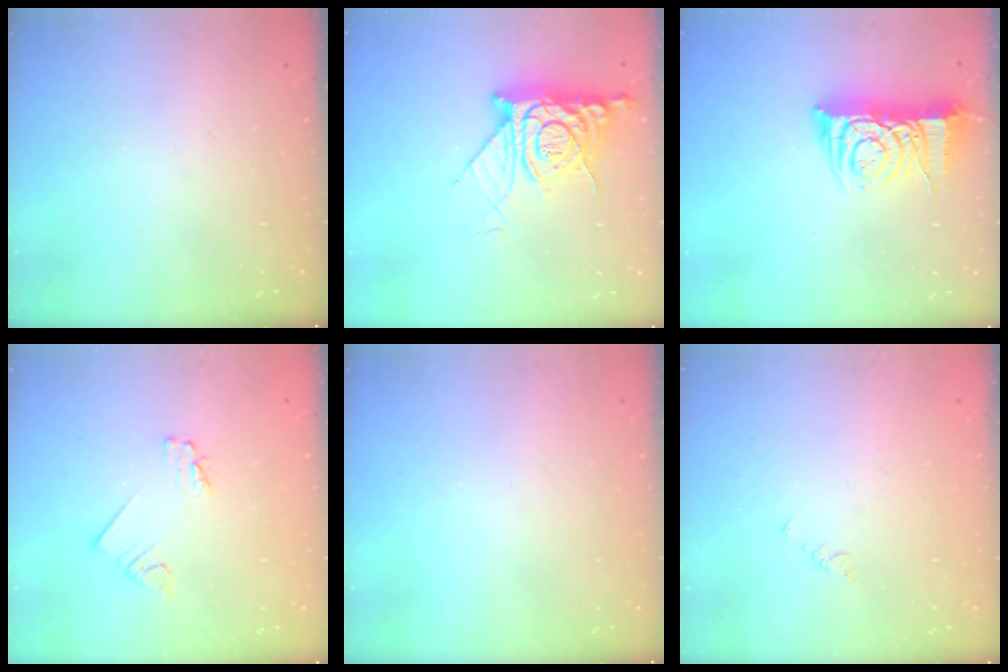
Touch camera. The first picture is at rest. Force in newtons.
{"total": 12.2, "press": 12.1, "slide": 1.3}
{"total": 9.6, "press": 9.5, "slide": 1.1}
{"total": 1.7, "press": 1.7, "slide": 0.0}
{"total": 0.0}
{"total": 1.0, "press": 0.9, "slide": 0.3}